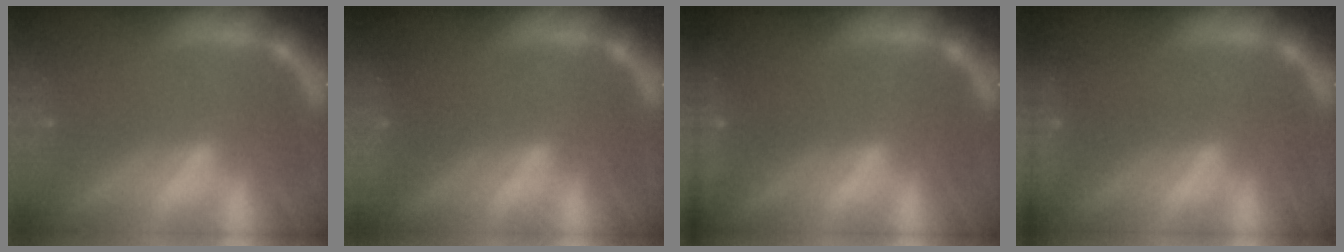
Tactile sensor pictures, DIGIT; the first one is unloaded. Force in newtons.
{"total": 10.0}
{"total": 3.0}
{"total": 2.4}